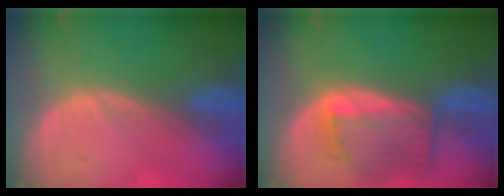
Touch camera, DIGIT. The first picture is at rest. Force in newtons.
{"total": 7.2, "press": 6.7, "slide": 2.8}